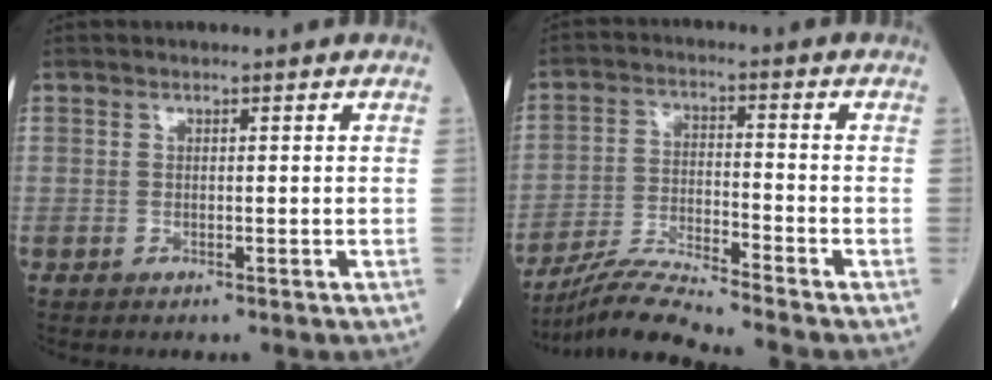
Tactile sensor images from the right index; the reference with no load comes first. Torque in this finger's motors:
{"motor_torque": [-0.19, -0.40, 0.07, 0.00]}